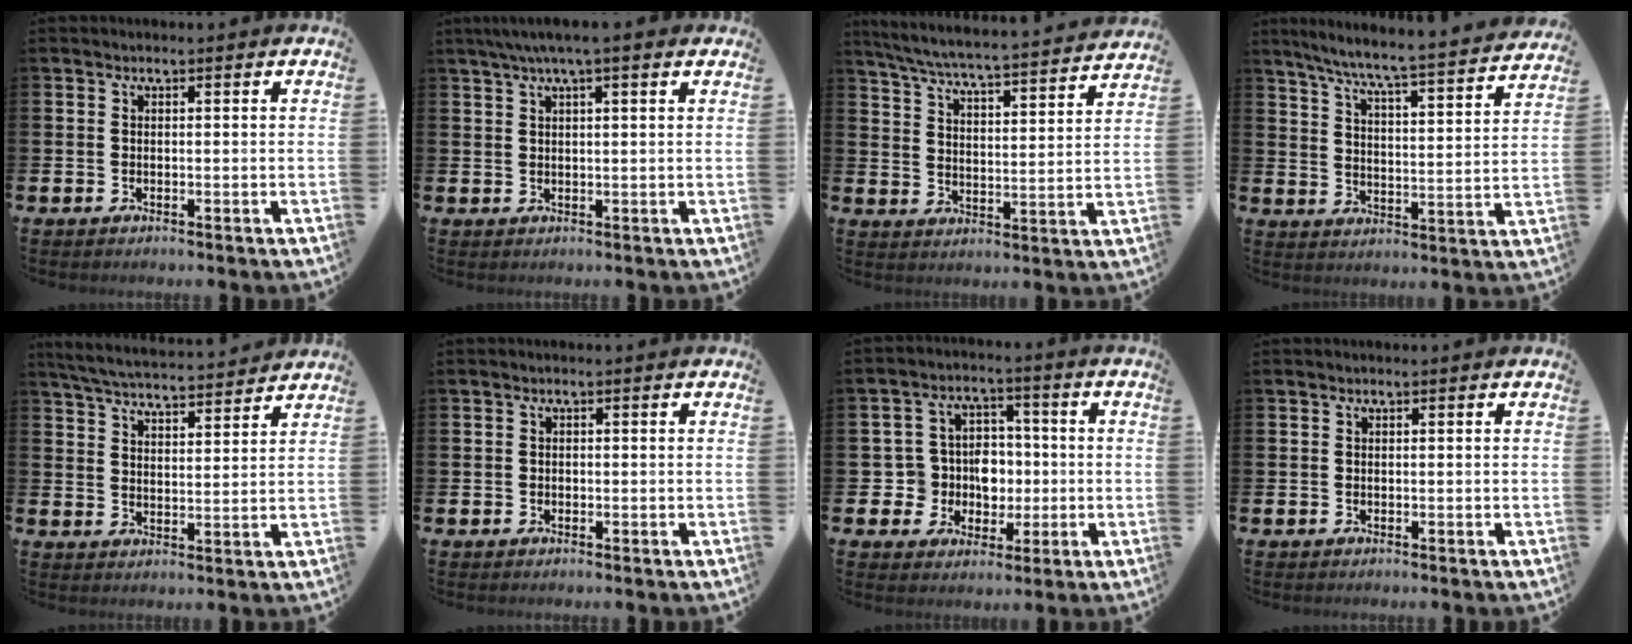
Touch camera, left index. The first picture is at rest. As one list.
[{"total": 3.9, "force": [2.7, 0.3, 2.7], "torque": [-0.053, 0.002, 0.046]}, {"total": 6.2, "force": [5.9, 0.1, 2.0], "torque": [-0.062, -0.050, 0.097]}, {"total": 7.2, "force": [6.6, -0.1, 2.7], "torque": [-0.079, -0.054, 0.110]}, {"total": 5.8, "force": [5.6, 0.5, 1.1], "torque": [-0.045, -0.035, 0.100]}, {"total": 0.6, "force": [-0.2, 0.5, 0.1], "torque": [-0.005, 0.005, -0.006]}, {"total": 6.7, "force": [-0.3, 6.3, 2.1], "torque": [-0.051, 0.008, -0.008]}, {"total": 0.0}]